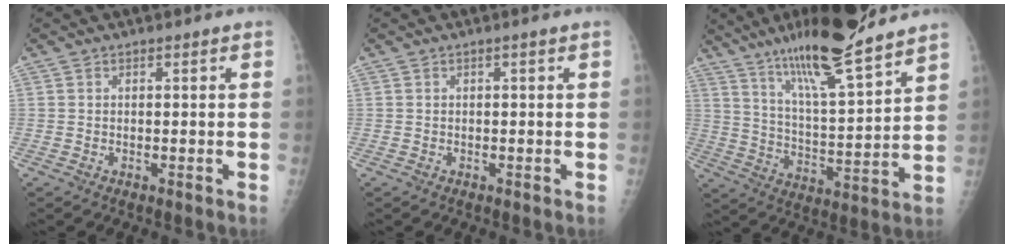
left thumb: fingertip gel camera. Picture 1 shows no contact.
{"total": 0.0}
{"total": 18.0, "force": [13.7, 2.3, 11.4], "torque": [-0.174, -0.075, 0.236]}